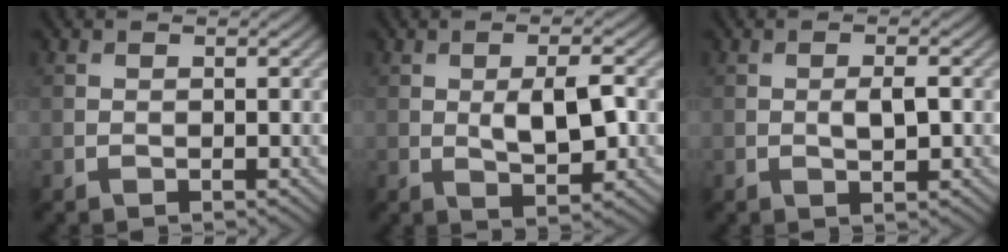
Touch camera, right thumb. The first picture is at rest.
{"total": 5.5, "force": [0.0, 2.0, 5.1], "torque": [-0.092, -0.001, 0.001]}
{"total": 2.5, "force": [-0.1, 0.8, 2.3], "torque": [-0.048, -0.001, 0.000]}